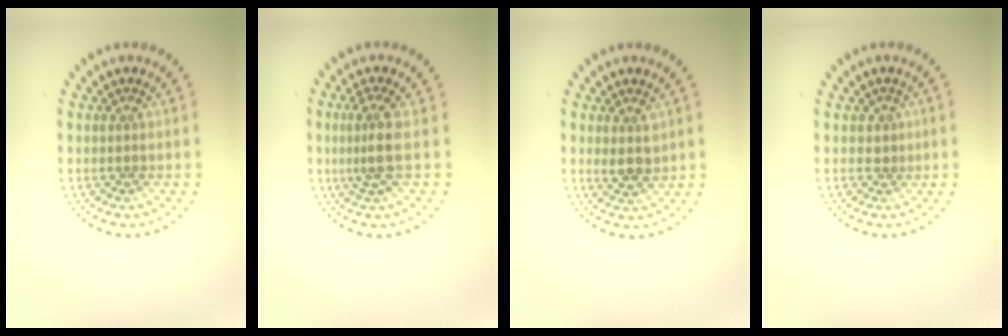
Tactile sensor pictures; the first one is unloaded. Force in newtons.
{"total": 2.5, "press": 1.9, "slide": 1.6}
{"total": 1.9, "press": 1.8, "slide": 0.6}
{"total": 0.6, "press": 0.4, "slide": 0.5}